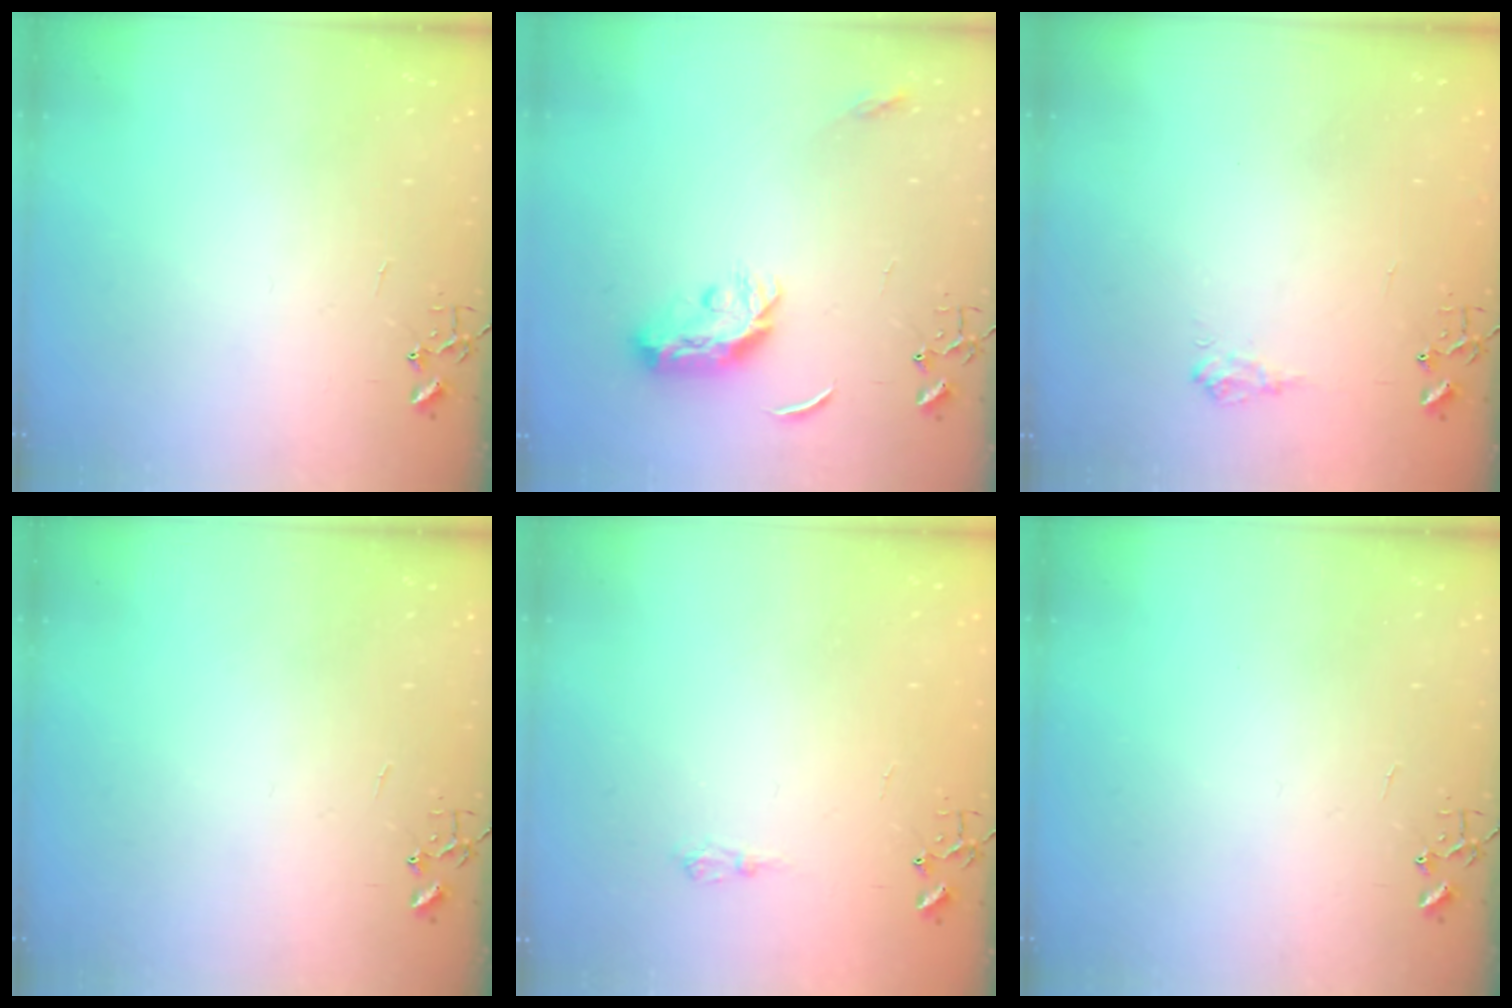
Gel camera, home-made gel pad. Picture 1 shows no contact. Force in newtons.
{"total": 9.9, "press": 9.9, "slide": 0.3}
{"total": 6.8, "press": 6.8, "slide": 0.8}
{"total": 0.0}
{"total": 5.8, "press": 5.8, "slide": 0.7}
{"total": 0.0}